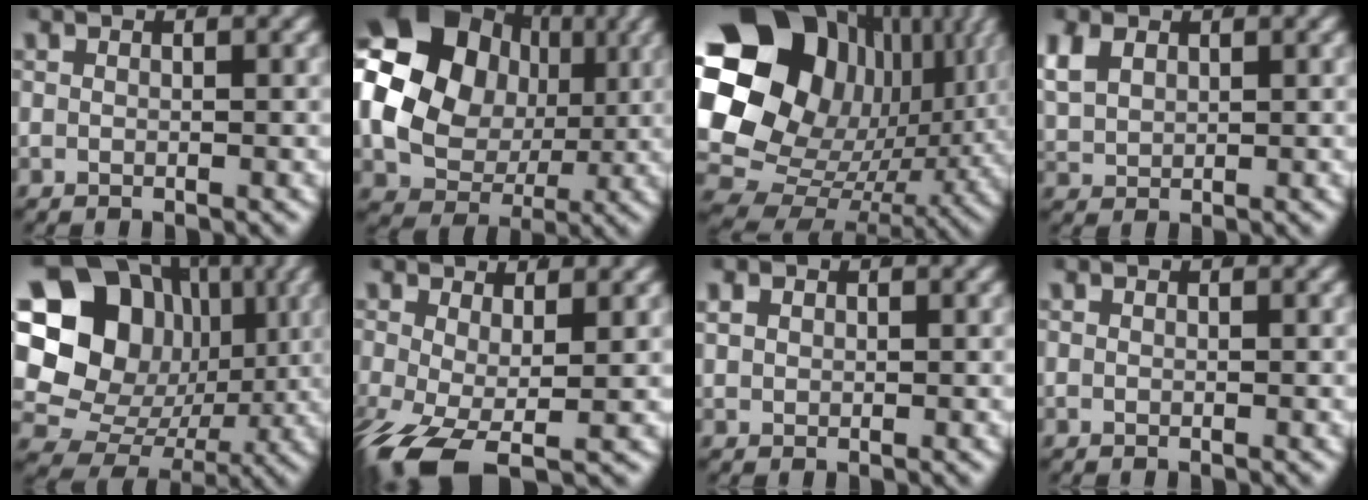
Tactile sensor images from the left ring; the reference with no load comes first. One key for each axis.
{"total": 17.3, "fx": 3.4, "fy": 13.7, "fz": 10.0, "tx": -0.185, "ty": -0.013, "tz": 0.055}
{"total": 25.4, "fx": 2.6, "fy": 19.2, "fz": 16.4, "tx": -0.281, "ty": -0.028, "tz": 0.041}
{"total": 2.8, "fx": 1.2, "fy": 2.1, "fz": 1.5, "tx": -0.050, "ty": -0.009, "tz": 0.036}
{"total": 21.2, "fx": 1.8, "fy": 17.6, "fz": 11.6, "tx": -0.233, "ty": -0.052, "tz": 0.038}
{"total": 5.6, "fx": -3.4, "fy": 2.4, "fz": 3.8, "tx": -0.101, "ty": -0.056, "tz": -0.026}
{"total": 1.2, "fx": 0.6, "fy": 0.9, "fz": 0.6, "tx": -0.020, "ty": -0.003, "tz": 0.020}
{"total": 0.0}